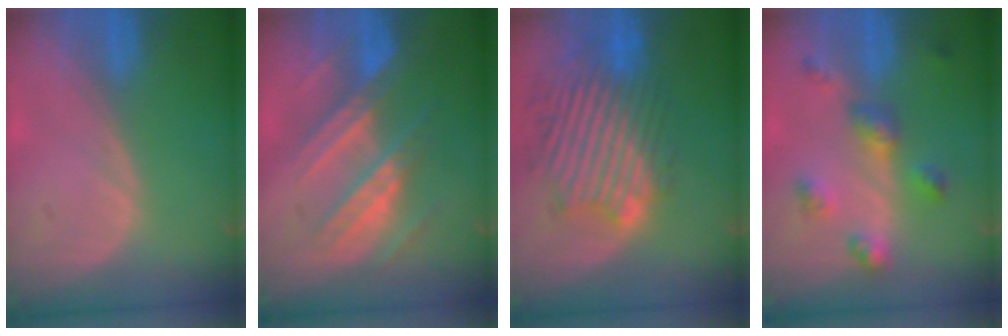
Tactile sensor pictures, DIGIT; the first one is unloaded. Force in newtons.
{"total": 8.3, "press": 8.0, "slide": 2.0}
{"total": 12.1, "press": 10.9, "slide": 5.2}
{"total": 5.6, "press": 5.6, "slide": 0.6}